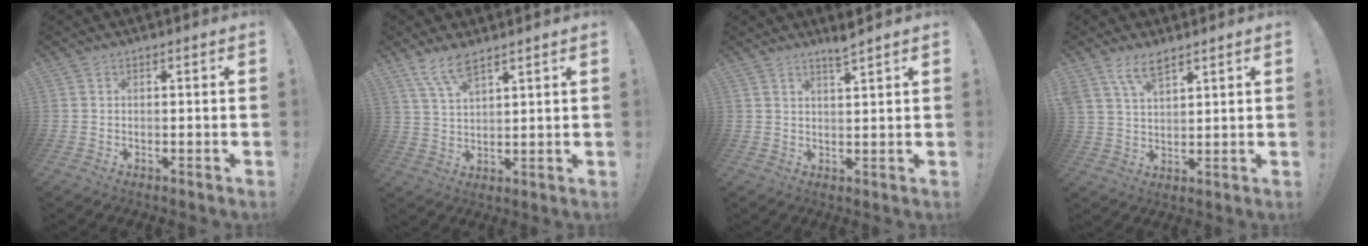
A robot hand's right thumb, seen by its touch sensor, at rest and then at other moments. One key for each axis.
{"total": 7.1, "fx": 5.4, "fy": 1.9, "fz": 4.2, "tx": -0.085, "ty": -0.022, "tz": 0.100}
{"total": 3.6, "fx": 3.1, "fy": -0.5, "fz": 1.9, "tx": -0.025, "ty": -0.021, "tz": 0.049}
{"total": 7.1, "fx": 5.0, "fy": 2.9, "fz": 4.1, "tx": -0.074, "ty": -0.015, "tz": 0.094}